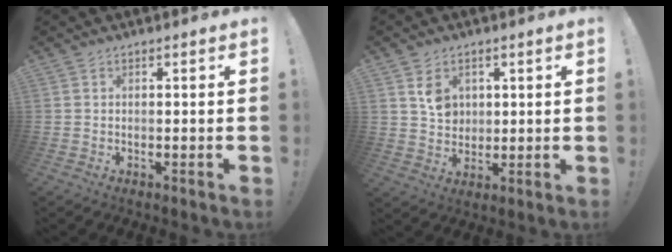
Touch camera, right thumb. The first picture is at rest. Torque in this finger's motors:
{"motor_torque": [0.16, 0.18, 0.11, 0.09, -0.01]}